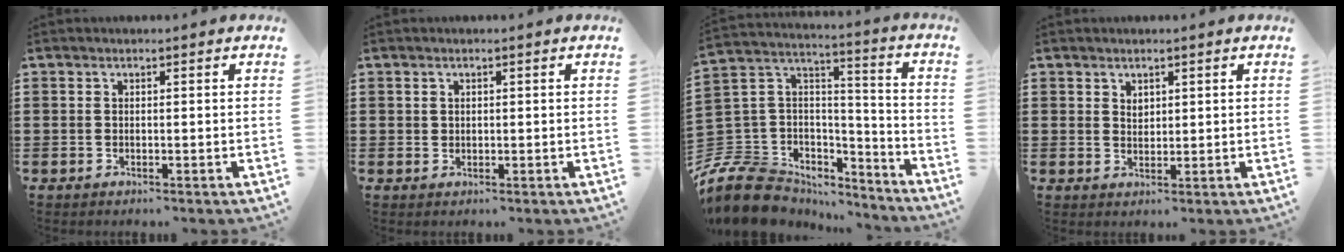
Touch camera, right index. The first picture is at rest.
{"total": 0.8, "force": [0.4, 0.7, 0.2], "torque": [-0.006, 0.003, 0.008]}
{"total": 10.8, "force": [-7.0, 7.5, 3.5], "torque": [-0.114, 0.005, -0.137]}
{"total": 1.5, "force": [1.1, 1.0, 0.5], "torque": [-0.010, 0.003, 0.020]}